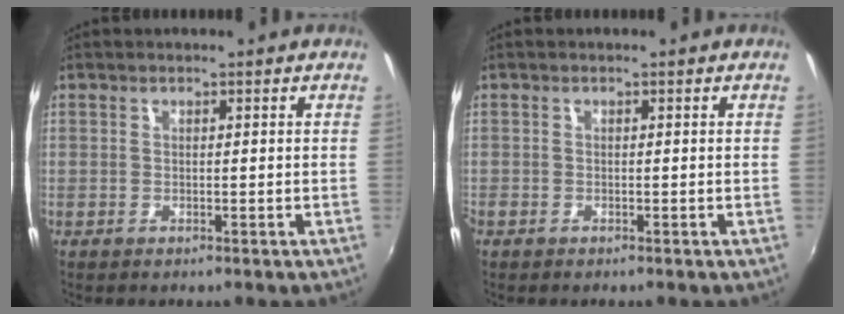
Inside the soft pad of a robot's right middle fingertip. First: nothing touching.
{"total": 0.6, "force": [-0.5, 0.3, 0.1], "torque": [-0.003, -0.002, -0.013]}